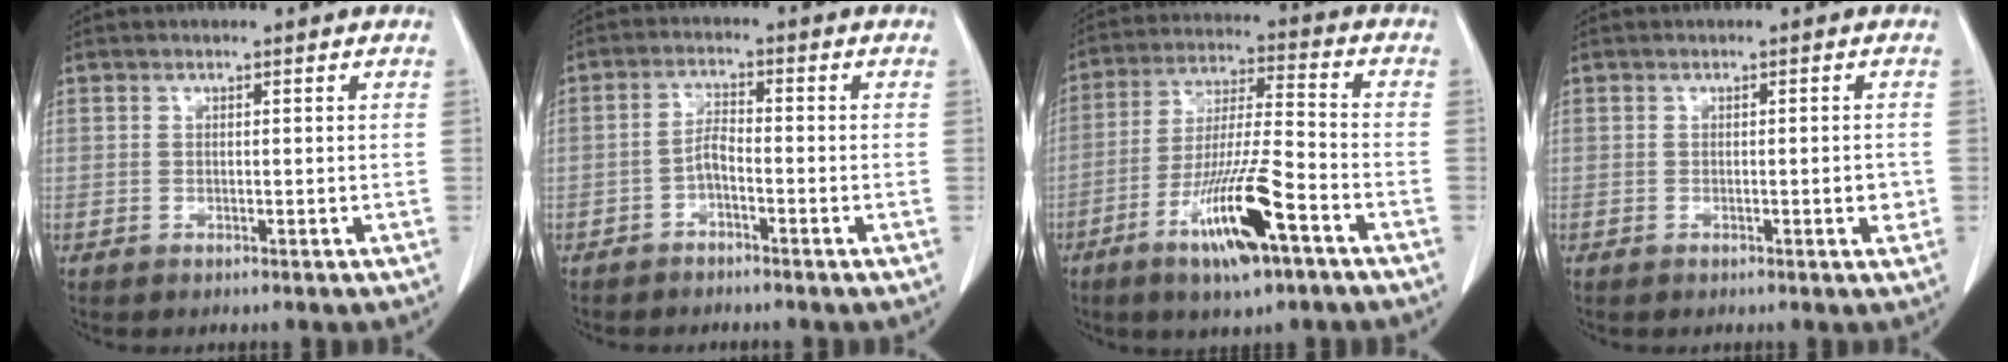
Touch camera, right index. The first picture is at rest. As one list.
[{"total": 2.7, "force": [-1.5, 0.7, 2.0], "torque": [-0.040, 0.006, -0.032]}, {"total": 13.9, "force": [-7.1, 1.5, 11.8], "torque": [-0.225, -0.017, -0.127]}, {"total": 1.5, "force": [-0.3, 0.4, 1.5], "torque": [-0.019, -0.001, -0.005]}]